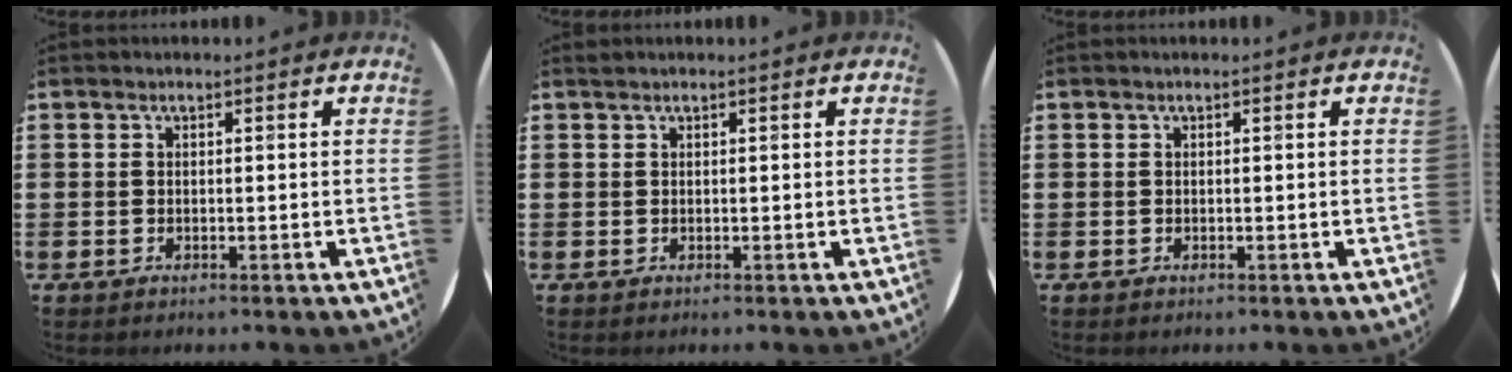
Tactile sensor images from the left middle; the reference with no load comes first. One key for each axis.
{"total": 0.0}
{"total": 0.0}